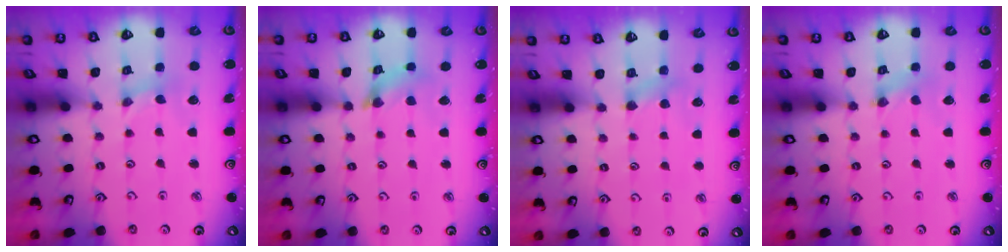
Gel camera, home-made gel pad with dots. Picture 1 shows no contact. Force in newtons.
{"total": 4.6, "press": 4.6, "slide": 0.5}
{"total": 3.8, "press": 3.7, "slide": 0.6}
{"total": 0.0}